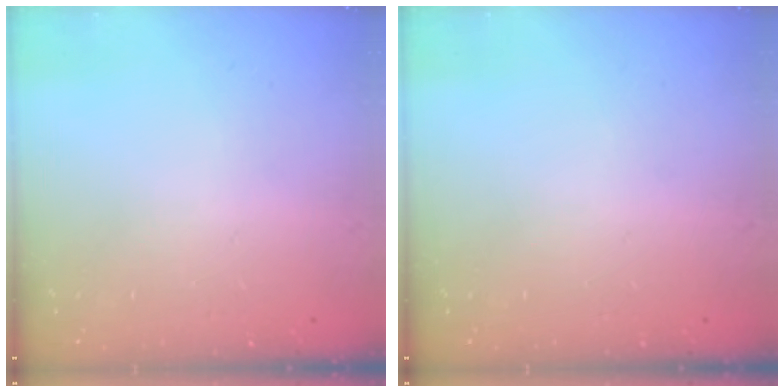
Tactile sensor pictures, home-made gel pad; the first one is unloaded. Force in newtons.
{"total": 0.0}